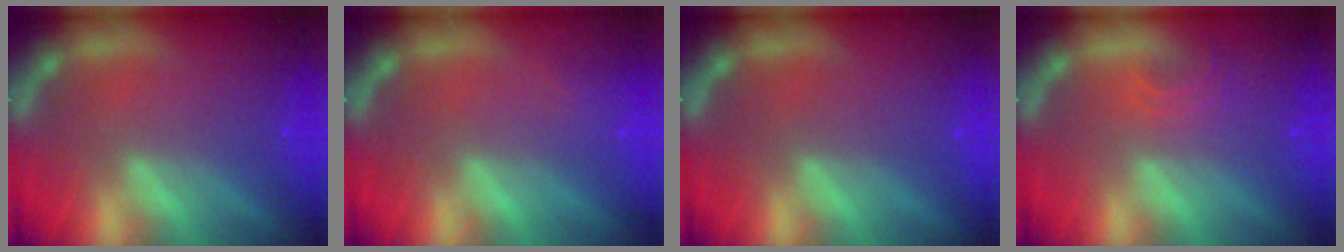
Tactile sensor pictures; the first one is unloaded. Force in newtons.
{"total": 0.9}
{"total": 0.0}
{"total": 1.9}